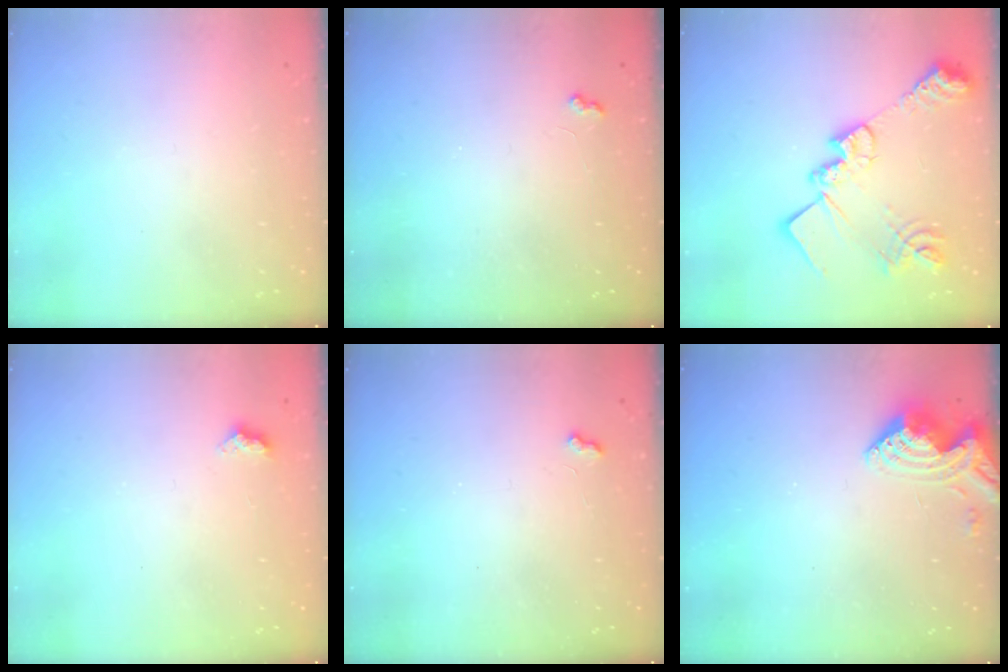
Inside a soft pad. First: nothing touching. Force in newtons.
{"total": 2.9, "press": 2.8, "slide": 0.5}
{"total": 21.6, "press": 21.5, "slide": 1.5}
{"total": 5.1, "press": 5.0, "slide": 0.6}
{"total": 1.8, "press": 1.8, "slide": 0.4}
{"total": 7.5, "press": 7.5, "slide": 0.6}